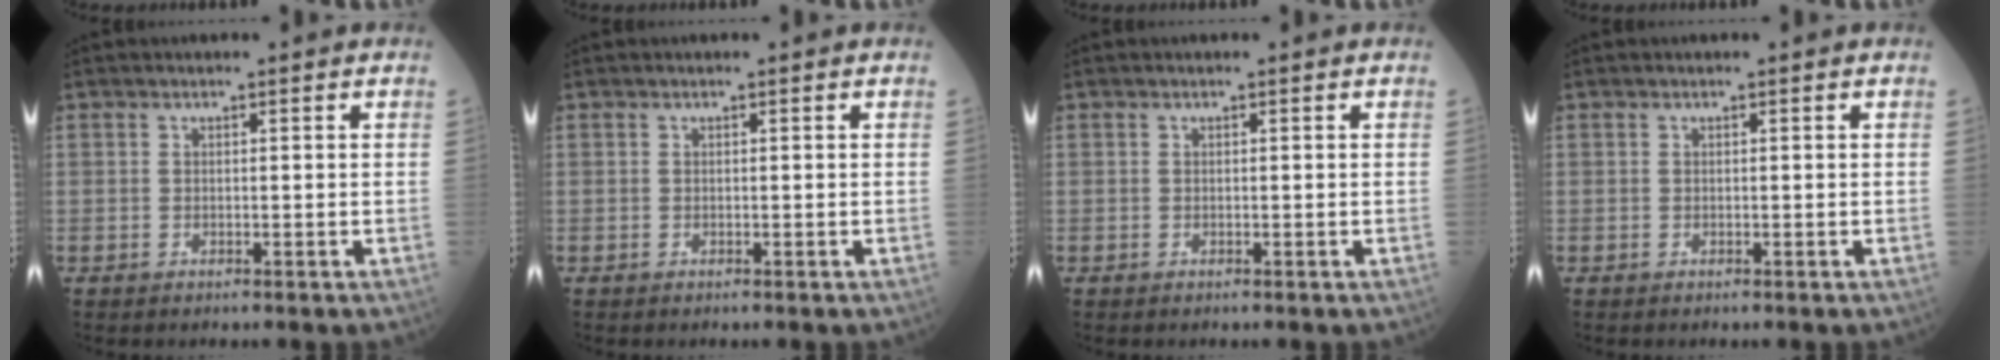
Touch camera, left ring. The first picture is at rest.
{"total": 0.0}
{"total": 0.0}
{"total": 0.0}